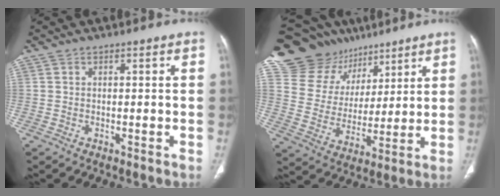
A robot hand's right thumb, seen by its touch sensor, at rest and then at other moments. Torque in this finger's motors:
{"motor_torque": [-1.34, 1.42, -0.19, -0.18, -0.14]}